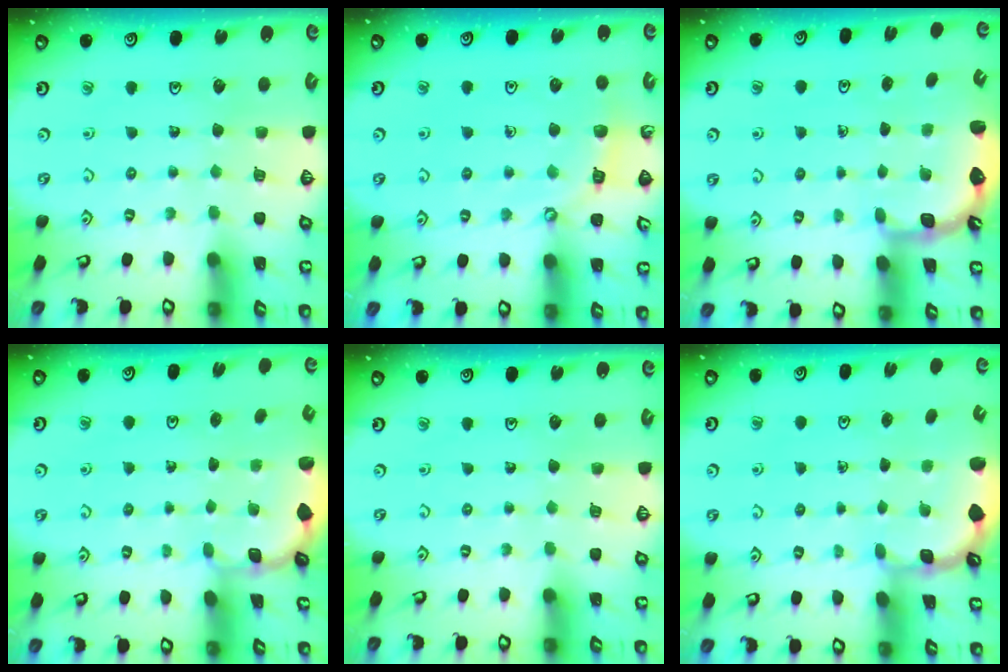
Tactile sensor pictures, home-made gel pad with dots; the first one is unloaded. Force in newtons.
{"total": 4.9, "press": 4.9, "slide": 0.4}
{"total": 2.5, "press": 2.1, "slide": 1.3}
{"total": 1.9, "press": 1.8, "slide": 0.7}
{"total": 0.0}
{"total": 2.0, "press": 1.6, "slide": 1.2}